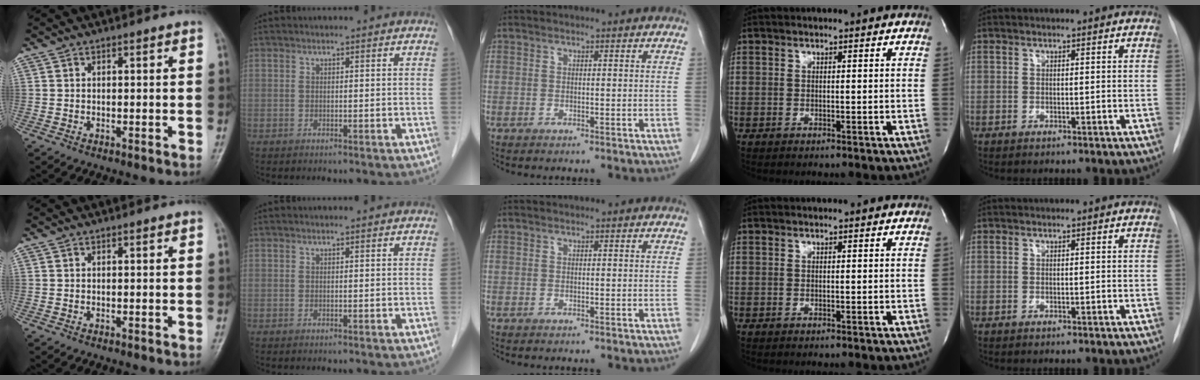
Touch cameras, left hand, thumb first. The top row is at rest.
{}